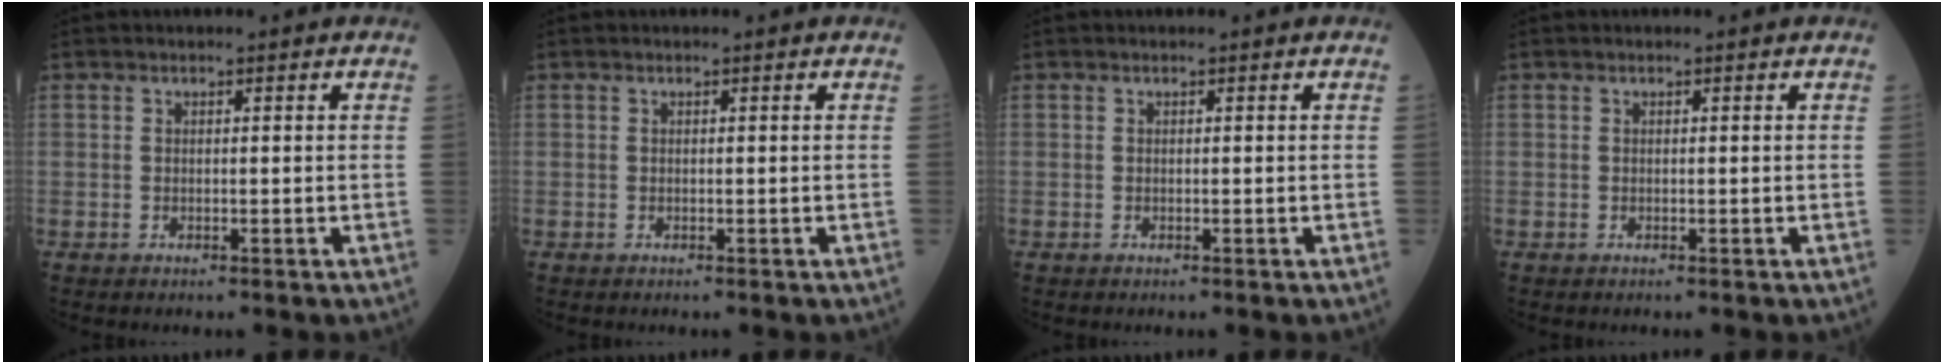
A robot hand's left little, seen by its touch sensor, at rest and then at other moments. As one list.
[{"total": 0.0}, {"total": 0.0}, {"total": 0.0}]